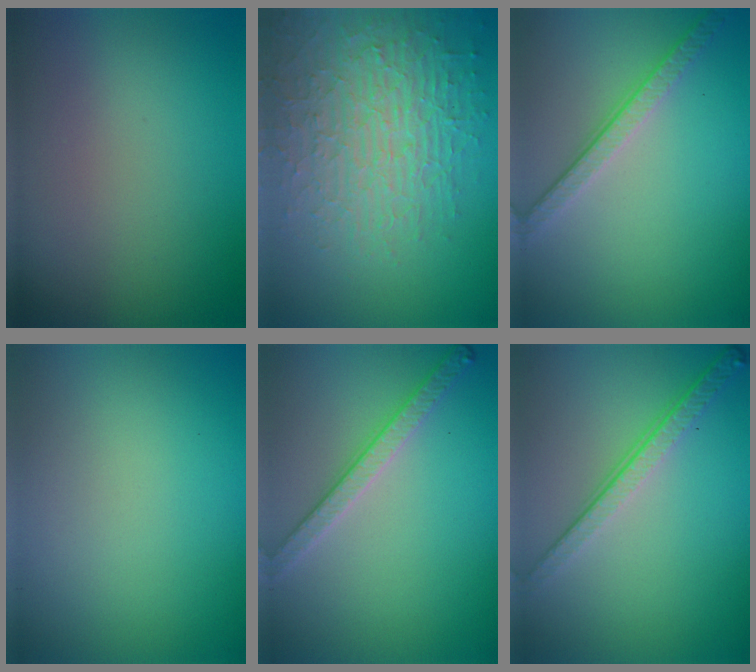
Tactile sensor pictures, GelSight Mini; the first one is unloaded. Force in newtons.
{"total": 6.6, "press": 5.1, "slide": 4.2}
{"total": 3.6, "press": 2.6, "slide": 2.4}
{"total": 0.0}
{"total": 2.8, "press": 2.7, "slide": 0.8}
{"total": 4.0, "press": 2.8, "slide": 2.9}